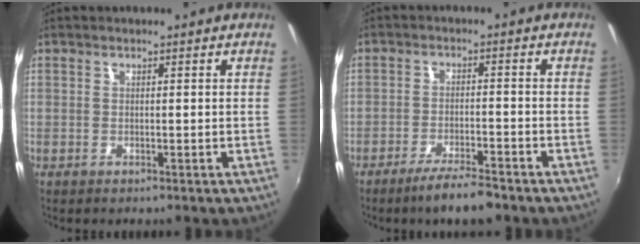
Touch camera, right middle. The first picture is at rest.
{"total": 6.5, "force": [-5.2, 0.9, 3.7], "torque": [-0.082, -0.007, -0.089]}